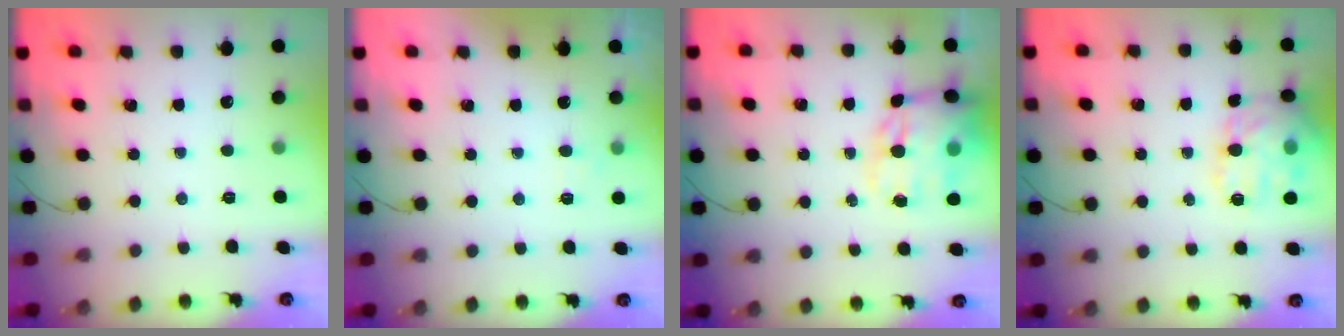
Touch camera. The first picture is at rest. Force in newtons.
{"total": 3.8, "press": 3.6, "slide": 1.1}
{"total": 16.2, "press": 15.6, "slide": 4.4}
{"total": 17.6, "press": 17.5, "slide": 1.3}